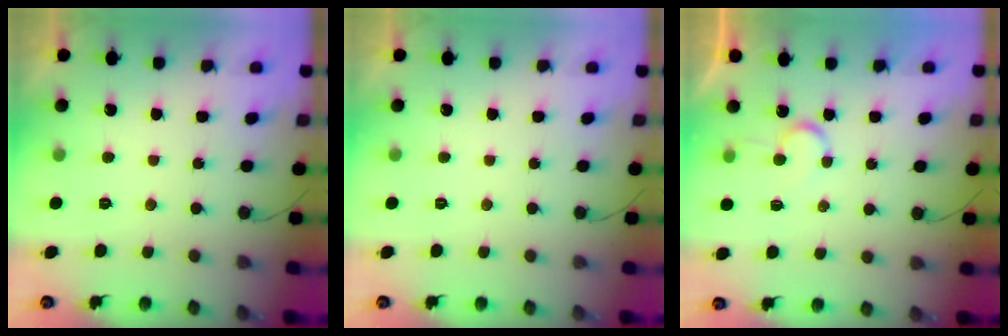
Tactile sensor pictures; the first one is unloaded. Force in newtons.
{"total": 0.0}
{"total": 5.2, "press": 5.2, "slide": 0.3}